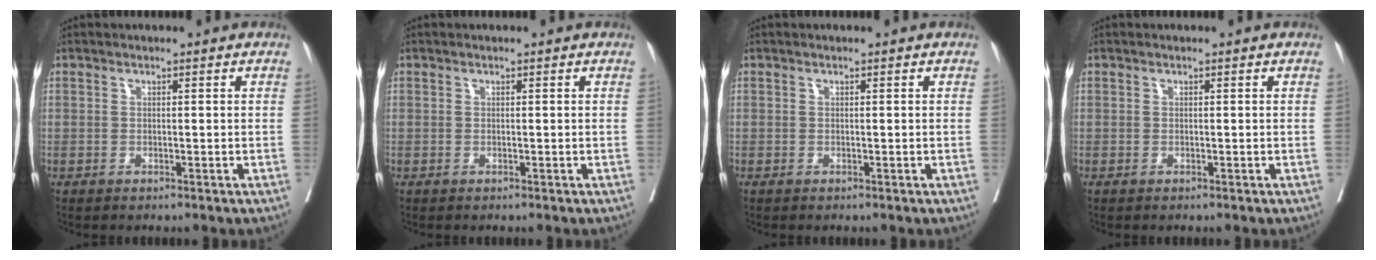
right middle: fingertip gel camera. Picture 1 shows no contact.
{"total": 0.0}
{"total": 0.0}
{"total": 0.0}